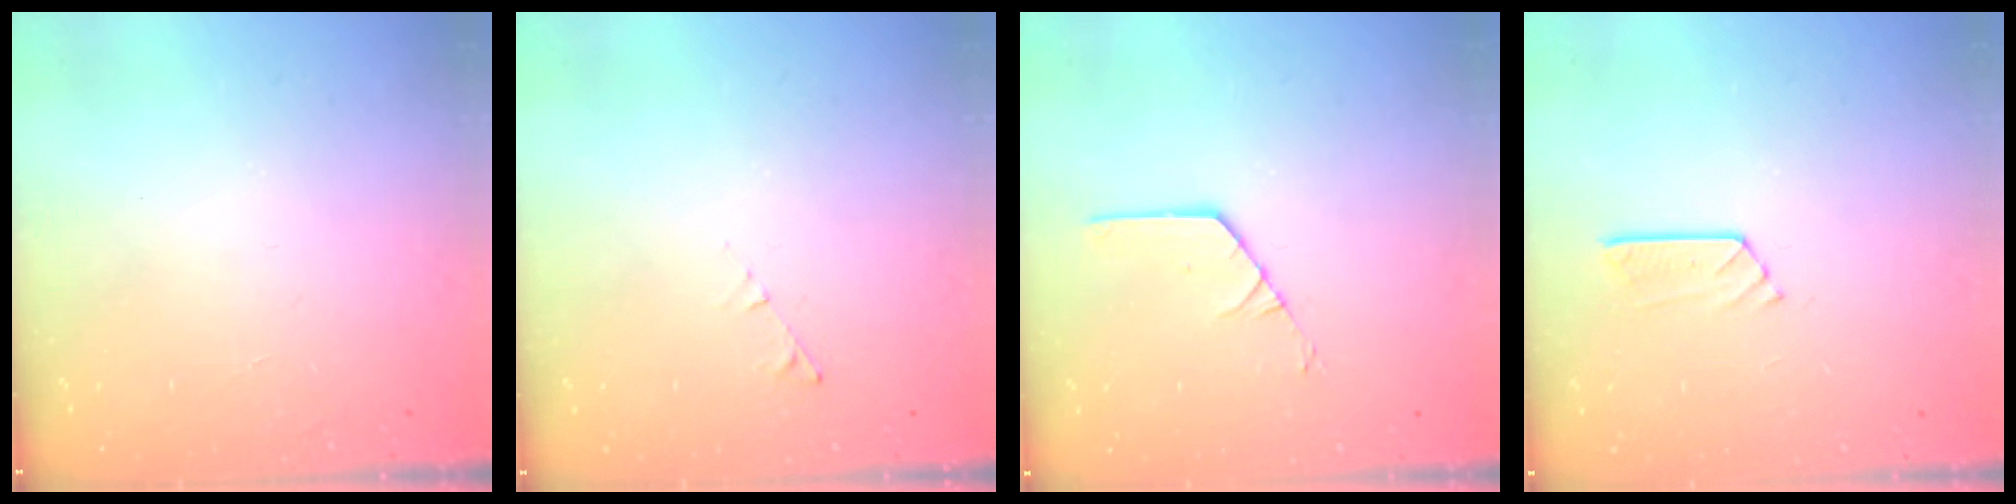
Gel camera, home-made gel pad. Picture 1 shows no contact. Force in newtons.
{"total": 2.9, "press": 2.9, "slide": 0.4}
{"total": 1.8, "press": 1.8, "slide": 0.2}
{"total": 3.7, "press": 3.7, "slide": 0.3}